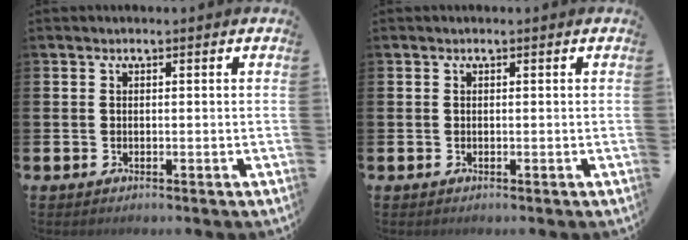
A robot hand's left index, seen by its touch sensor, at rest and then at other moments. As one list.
[{"total": 0.0}]